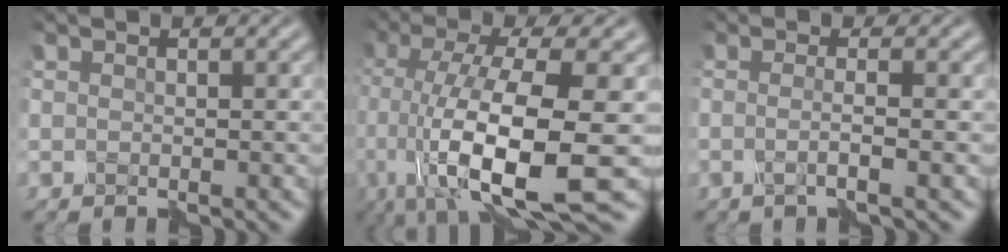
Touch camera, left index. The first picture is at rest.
{"total": 12.4, "force": [-2.9, 3.4, 11.6], "torque": [-0.207, -0.010, -0.047]}
{"total": 2.2, "force": [-0.3, 0.5, 2.1], "torque": [-0.034, -0.003, -0.013]}